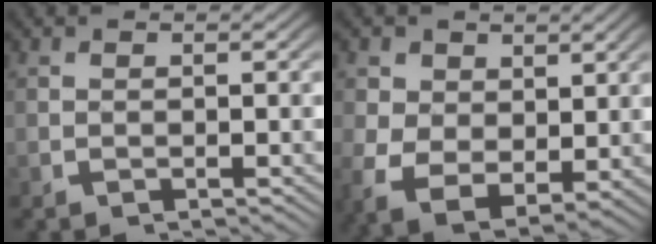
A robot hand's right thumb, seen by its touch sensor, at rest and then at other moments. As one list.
[{"total": 6.6, "force": [-0.2, 5.0, 4.4], "torque": [-0.103, -0.046, 0.021]}]